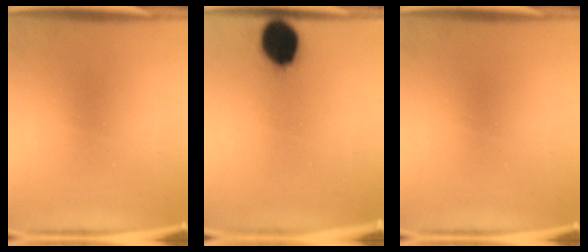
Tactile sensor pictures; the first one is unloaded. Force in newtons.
{"total": 11.2}
{"total": 0.0}